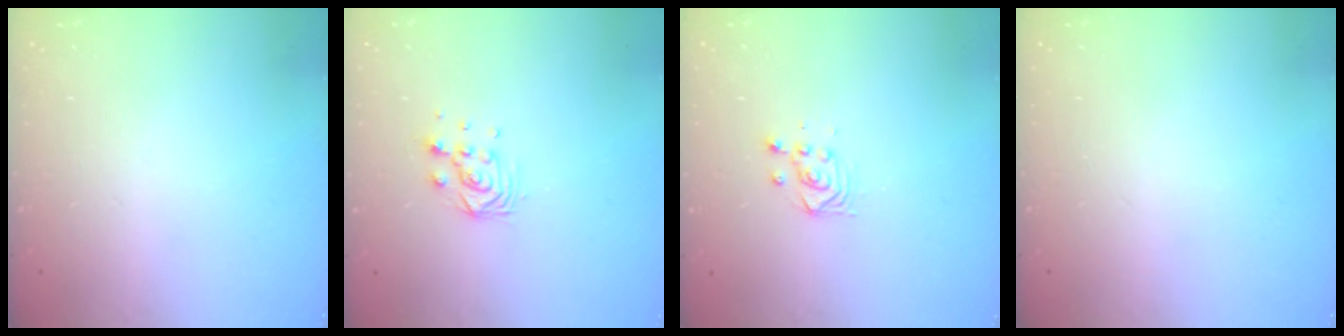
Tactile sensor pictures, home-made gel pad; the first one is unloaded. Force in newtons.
{"total": 6.1, "press": 6.1, "slide": 0.8}
{"total": 3.3, "press": 3.3, "slide": 0.2}
{"total": 0.0}